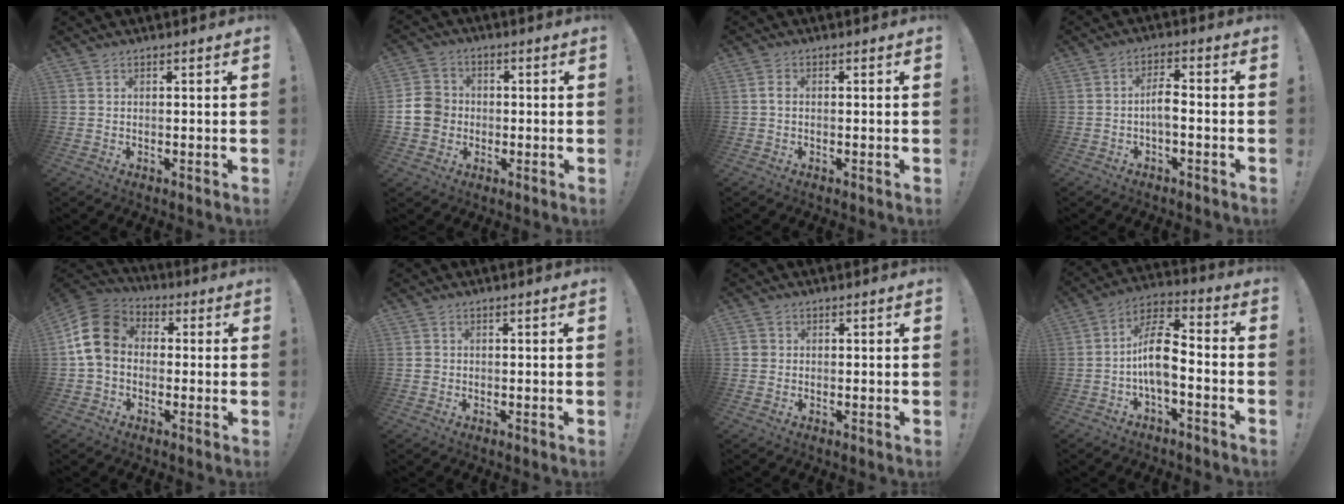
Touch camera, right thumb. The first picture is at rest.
{"total": 9.3, "force": [-1.0, 8.4, 3.7], "torque": [-0.068, 0.016, -0.013]}
{"total": 1.4, "force": [0.0, 0.8, 1.1], "torque": [-0.014, 0.001, -0.003]}
{"total": 5.1, "force": [-1.3, 1.8, 4.6], "torque": [-0.094, 0.000, -0.028]}
{"total": 13.5, "force": [0.8, 10.3, 8.7], "torque": [-0.141, 0.017, 0.019]}
{"total": 1.1, "force": [-0.2, 1.1, 0.2], "torque": [-0.006, 0.004, -0.003]}
{"total": 1.6, "force": [0.1, 1.6, 0.5], "torque": [-0.008, 0.004, 0.003]}
{"total": 12.3, "force": [-2.8, 6.1, 10.4], "torque": [-0.189, 0.022, -0.050]}